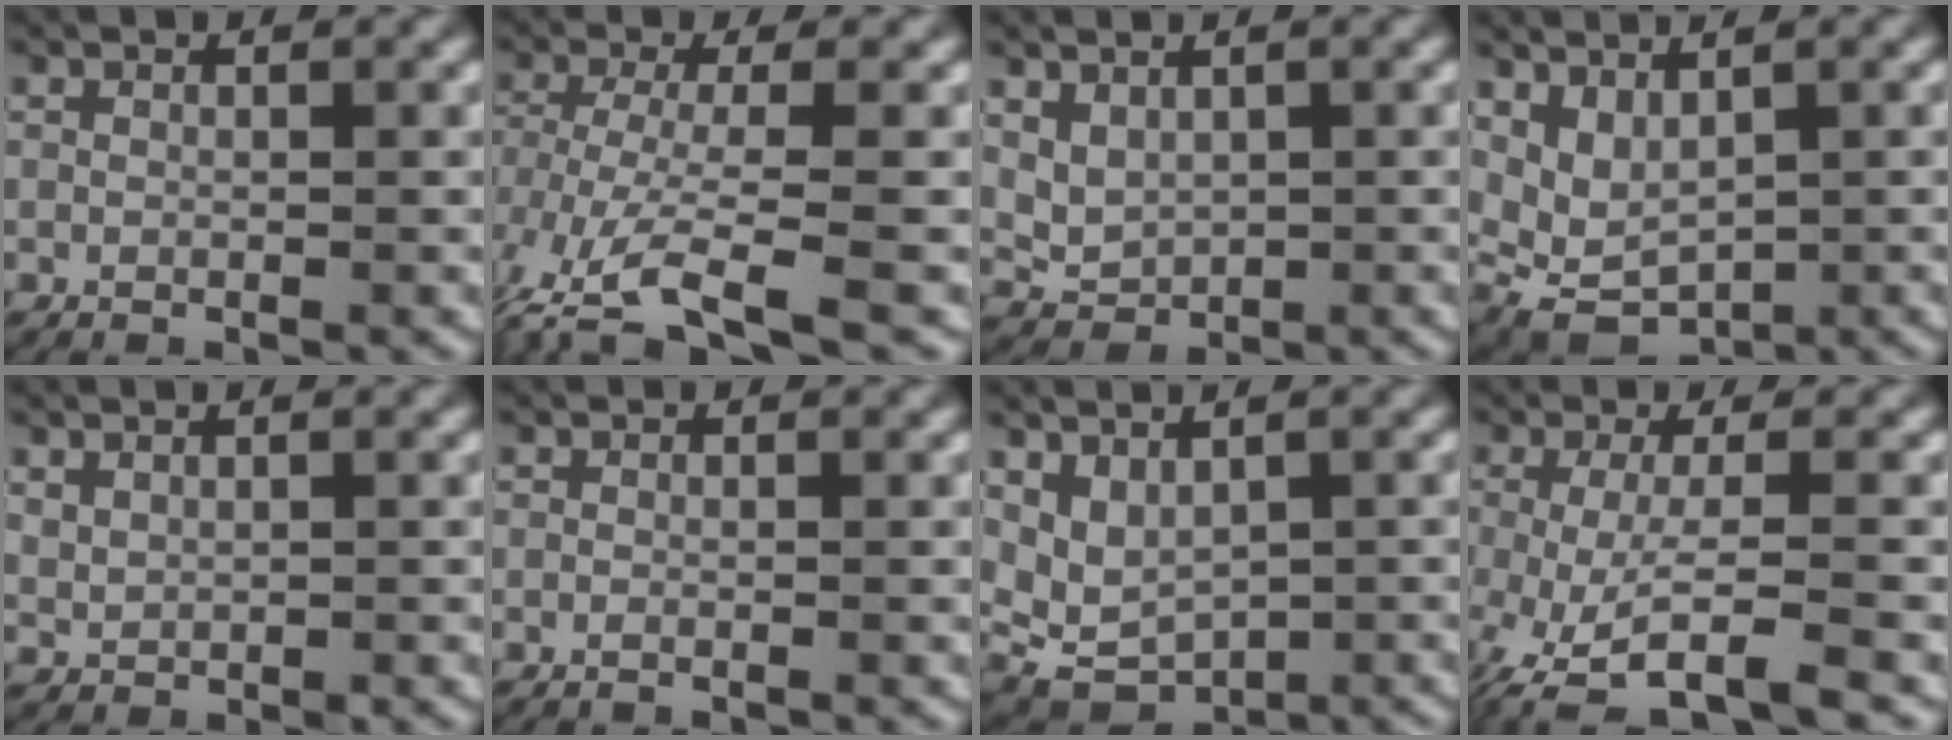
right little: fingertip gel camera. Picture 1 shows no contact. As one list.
[{"total": 8.4, "force": [-5.9, 2.8, 5.2], "torque": [-0.121, -0.047, -0.070]}, {"total": 4.0, "force": [0.6, 3.4, 1.9], "torque": [-0.058, -0.016, 0.022]}, {"total": 6.7, "force": [-1.2, 5.4, 3.9], "torque": [-0.106, -0.039, -0.003]}, {"total": 1.3, "force": [0.8, 0.9, 0.5], "torque": [-0.017, -0.002, 0.026]}, {"total": 0.5, "force": [-0.4, 0.0, 0.2], "torque": [-0.012, -0.004, -0.007]}, {"total": 7.9, "force": [-1.2, 6.4, 4.4], "torque": [-0.111, -0.037, -0.007]}, {"total": 8.4, "force": [-6.1, 2.8, 5.0], "torque": [-0.116, -0.041, -0.074]}]